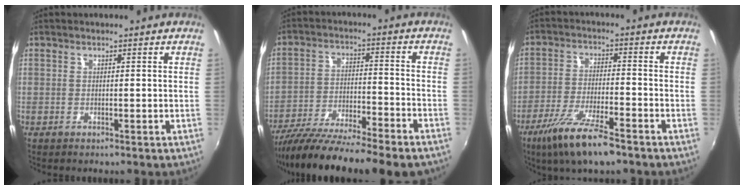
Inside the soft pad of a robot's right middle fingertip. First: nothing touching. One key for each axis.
{"total": 18.7, "fx": -16.1, "fy": 0.9, "fz": 9.6, "tx": -0.184, "ty": -0.050, "tz": -0.262}
{"total": 11.4, "fx": -7.8, "fy": 2.3, "fz": 8.0, "tx": -0.175, "ty": -0.026, "tz": -0.144}